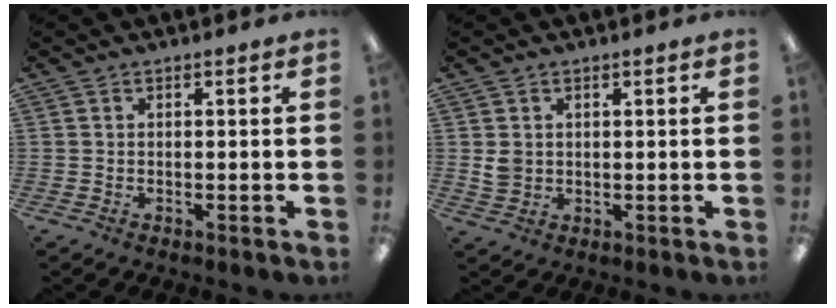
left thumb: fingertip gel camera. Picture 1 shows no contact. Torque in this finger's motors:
{"motor_torque": [-0.21, 0.29, 0.37, -0.44, 0.00]}